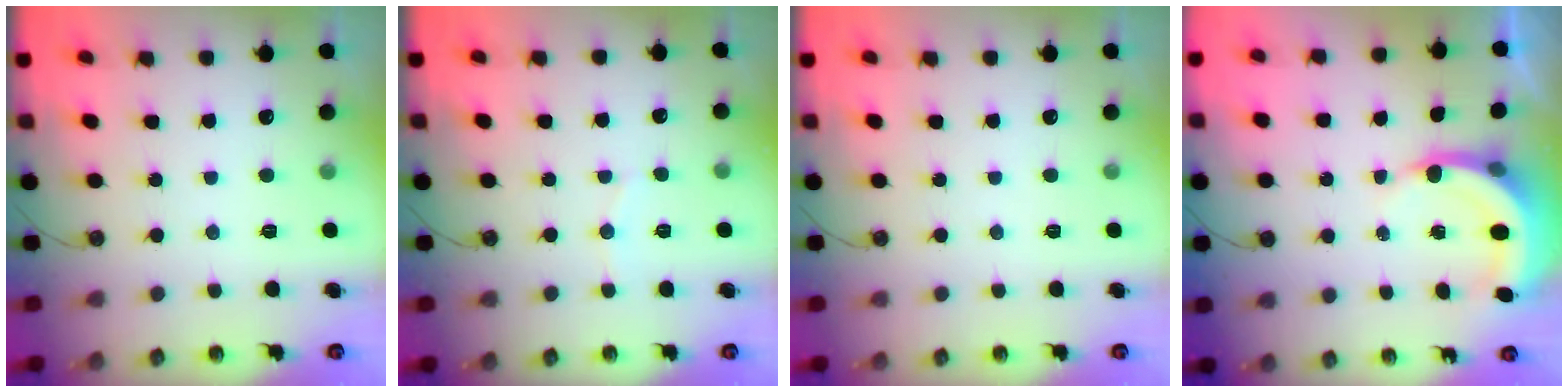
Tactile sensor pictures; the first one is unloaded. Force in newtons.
{"total": 3.9, "press": 3.9, "slide": 0.5}
{"total": 0.0}
{"total": 5.5, "press": 5.5, "slide": 0.9}